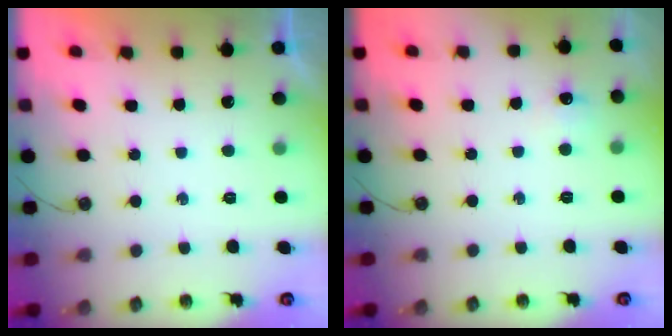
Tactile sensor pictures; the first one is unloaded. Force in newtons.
{"total": 5.0, "press": 4.9, "slide": 0.7}